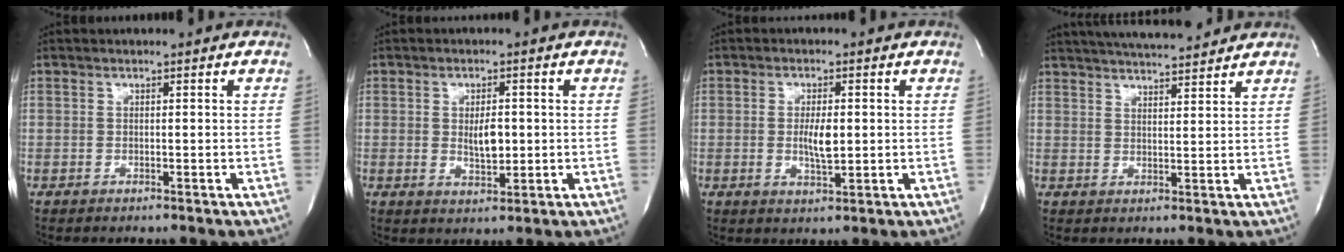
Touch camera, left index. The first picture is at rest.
{"total": 4.1, "force": [0.1, 1.6, 3.8], "torque": [-0.064, -0.004, 0.008]}
{"total": 4.3, "force": [0.0, 1.2, 4.1], "torque": [-0.078, -0.004, 0.002]}
{"total": 12.6, "force": [11.4, 1.6, 5.1], "torque": [-0.086, 0.021, 0.167]}